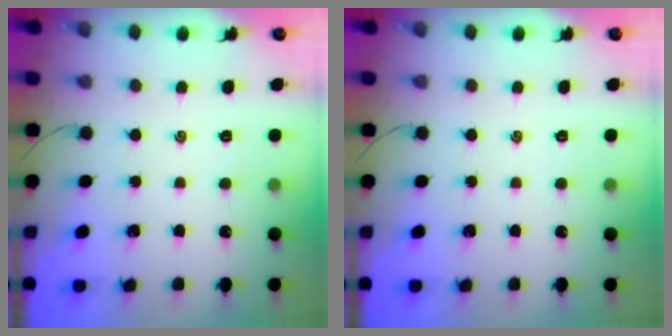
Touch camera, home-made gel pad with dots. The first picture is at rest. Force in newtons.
{"total": 0.0}